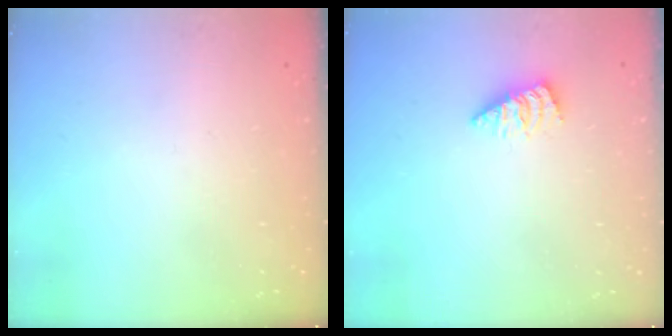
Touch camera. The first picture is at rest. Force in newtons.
{"total": 1.4, "press": 1.3, "slide": 0.2}